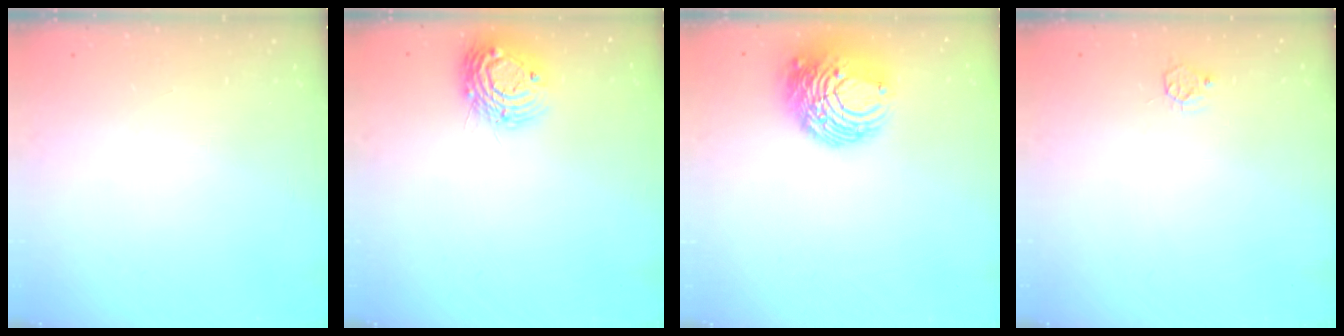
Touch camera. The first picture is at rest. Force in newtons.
{"total": 12.5, "press": 12.5, "slide": 1.1}
{"total": 11.5, "press": 11.4, "slide": 1.3}
{"total": 3.6, "press": 3.5, "slide": 0.4}